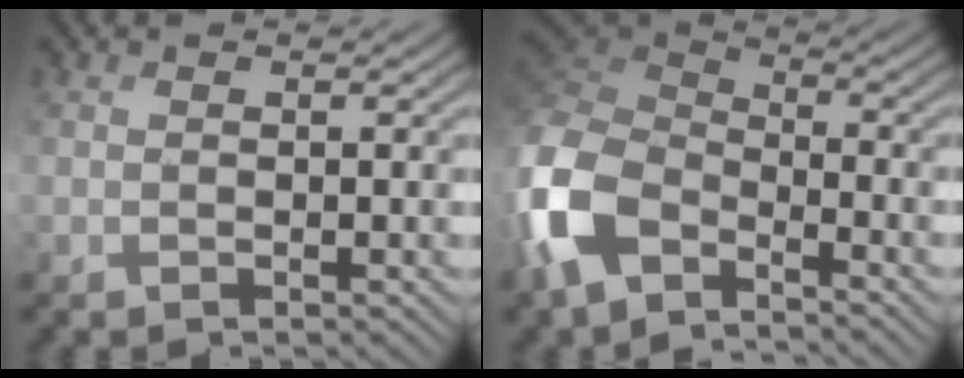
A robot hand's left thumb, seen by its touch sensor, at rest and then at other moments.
{"total": 10.8, "force": [-6.0, 5.8, 6.9], "torque": [-0.181, -0.013, -0.138]}